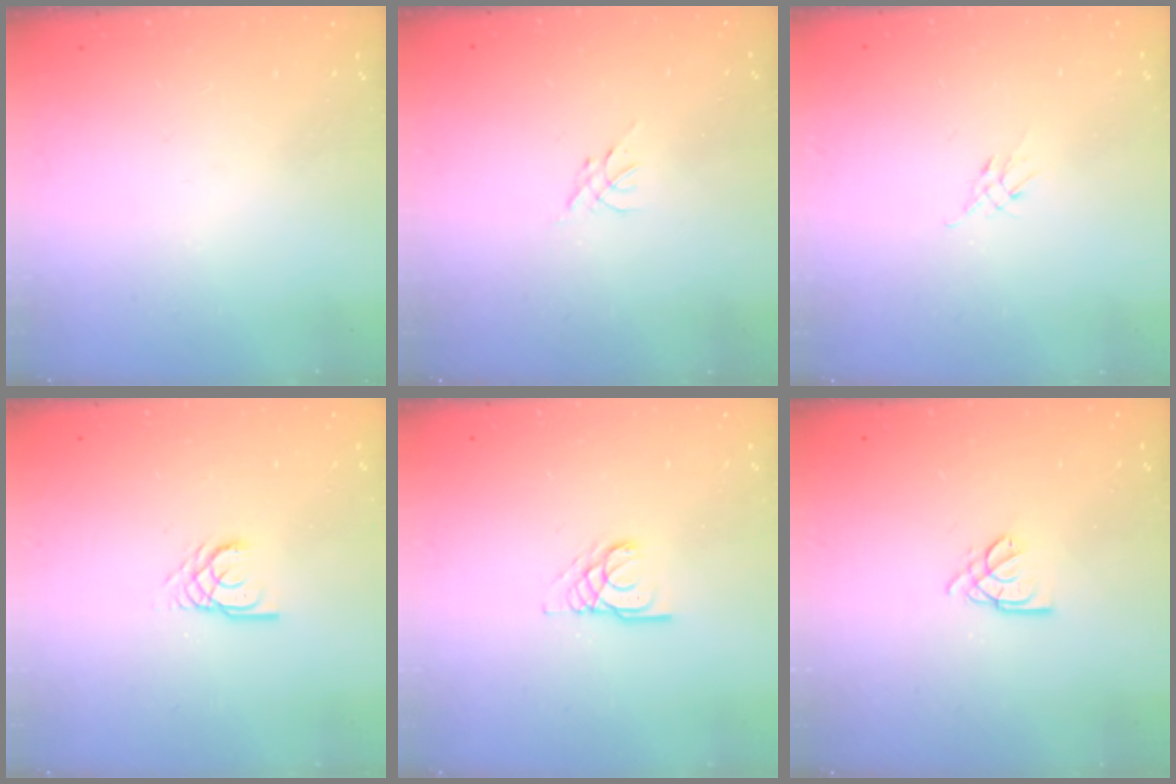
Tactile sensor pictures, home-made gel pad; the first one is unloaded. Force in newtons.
{"total": 0.5, "press": 0.4, "slide": 0.3}
{"total": 2.6, "press": 2.5, "slide": 0.7}
{"total": 2.7, "press": 2.7, "slide": 0.2}
{"total": 3.4, "press": 3.4, "slide": 0.3}
{"total": 3.0, "press": 2.9, "slide": 0.5}